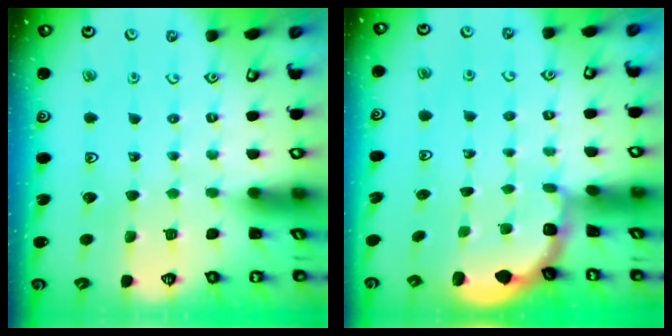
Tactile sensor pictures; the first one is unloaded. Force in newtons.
{"total": 2.0, "press": 1.8, "slide": 0.7}